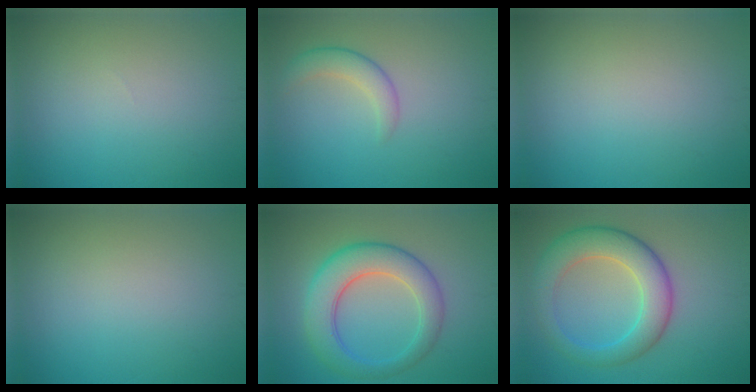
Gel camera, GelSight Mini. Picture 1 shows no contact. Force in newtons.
{"total": 2.3, "press": 2.3, "slide": 0.1}
{"total": 0.0}
{"total": 0.0}
{"total": 6.4, "press": 6.4, "slide": 0.4}
{"total": 6.5, "press": 6.5, "slide": 0.2}